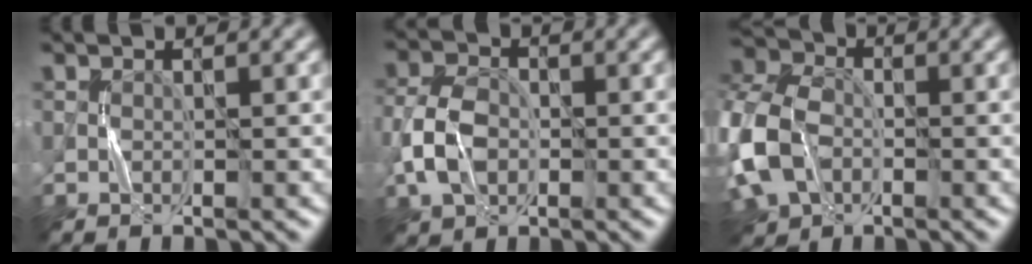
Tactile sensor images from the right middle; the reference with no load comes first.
{"total": 4.8, "force": [-1.1, 3.5, 3.0], "torque": [-0.071, 0.004, -0.026]}
{"total": 9.8, "force": [-2.4, 7.2, 6.2], "torque": [-0.170, -0.016, -0.059]}